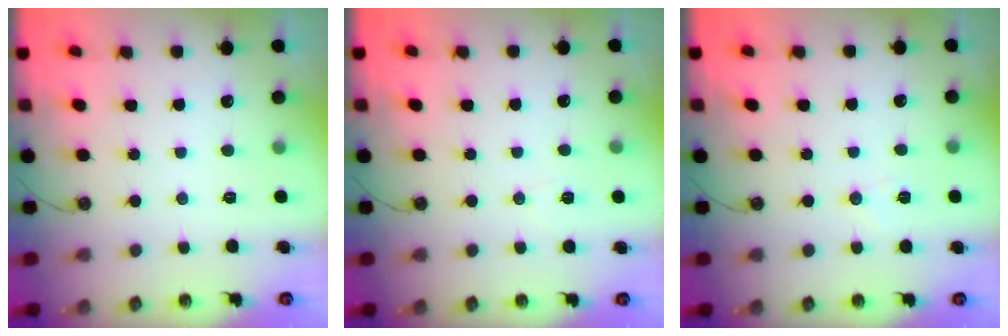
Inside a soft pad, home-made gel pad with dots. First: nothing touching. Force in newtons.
{"total": 4.0, "press": 3.6, "slide": 1.8}
{"total": 4.4, "press": 3.9, "slide": 2.0}